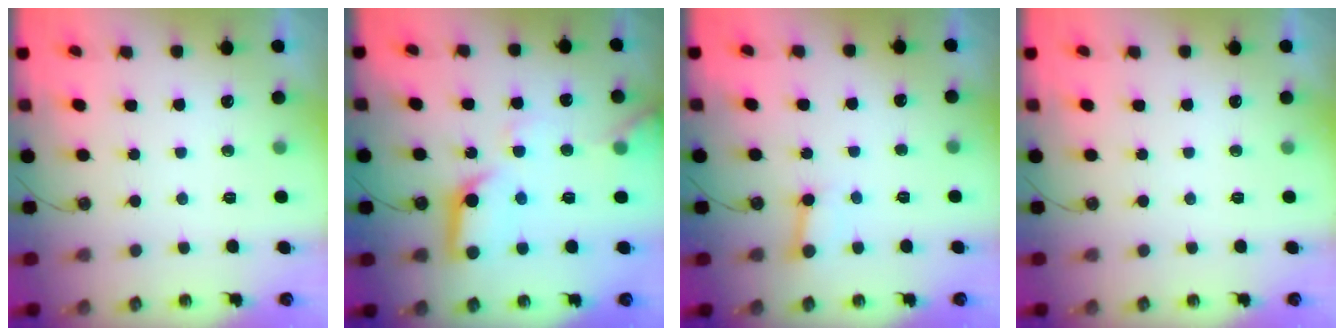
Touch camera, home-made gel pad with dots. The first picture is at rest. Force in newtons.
{"total": 13.4, "press": 13.3, "slide": 1.2}
{"total": 3.8, "press": 3.7, "slide": 0.5}
{"total": 0.0}